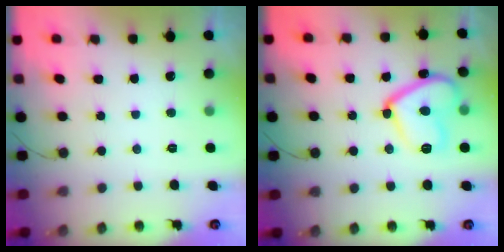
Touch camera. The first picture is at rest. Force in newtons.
{"total": 15.0, "press": 14.9, "slide": 1.5}